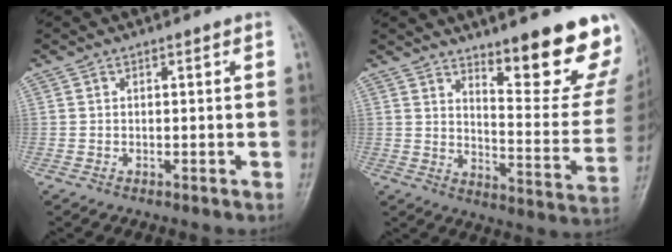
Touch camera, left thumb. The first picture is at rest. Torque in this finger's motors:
{"motor_torque": [0.63, 0.43, 1.51, -1.26, 0.08]}